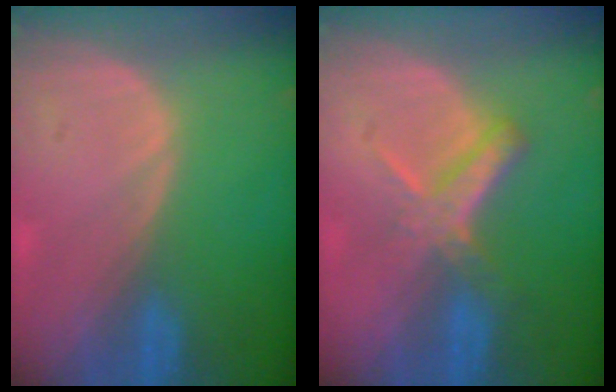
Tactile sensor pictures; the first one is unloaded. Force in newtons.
{"total": 5.8, "press": 5.3, "slide": 2.4}